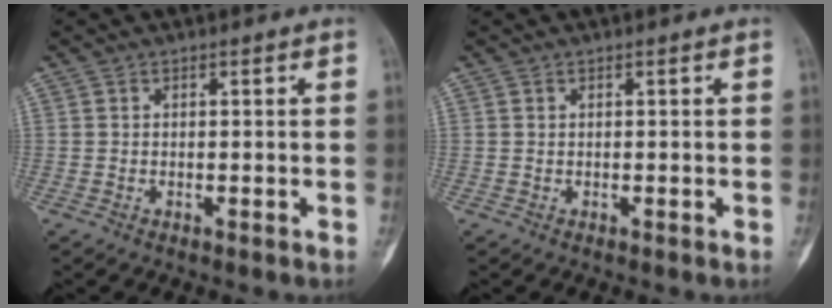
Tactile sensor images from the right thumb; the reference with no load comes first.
{"total": 0.0}